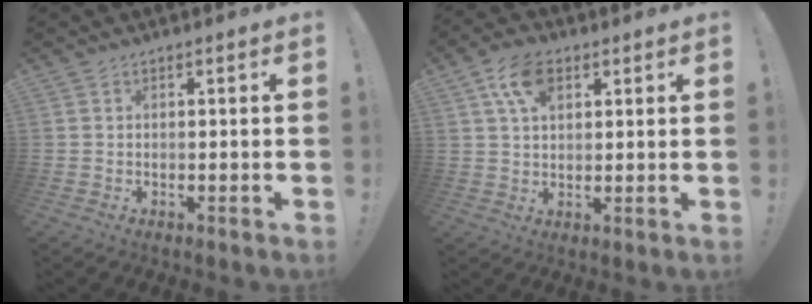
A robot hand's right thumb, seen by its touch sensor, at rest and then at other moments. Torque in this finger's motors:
{"motor_torque": [-0.26, 0.58, 0.14, 0.11, 0.08]}